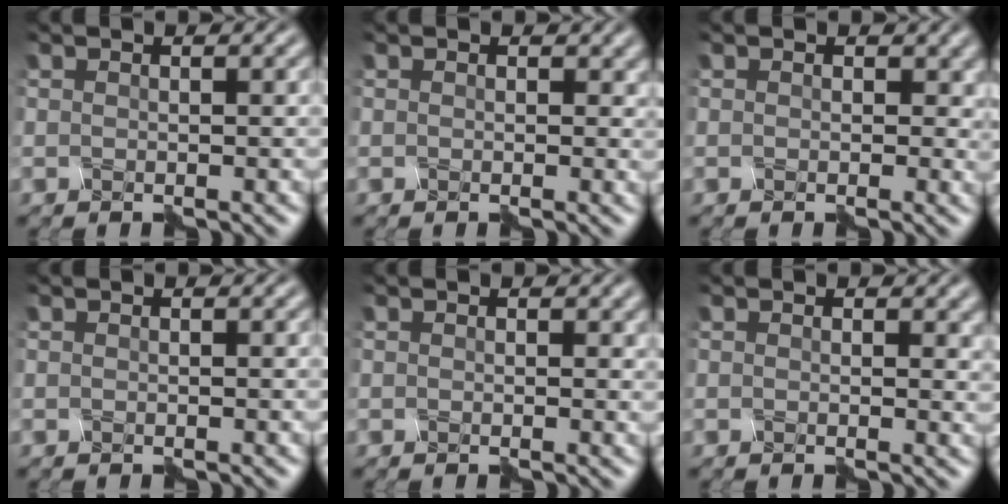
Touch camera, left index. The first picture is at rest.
{"total": 1.8, "force": [0.3, 1.5, 0.9], "torque": [-0.016, -0.001, 0.005]}
{"total": 2.7, "force": [0.3, 2.2, 1.4], "torque": [-0.025, -0.003, 0.002]}
{"total": 0.0}
{"total": 1.0, "force": [0.2, 0.8, 0.6], "torque": [-0.009, 0.003, 0.005]}
{"total": 2.0, "force": [0.6, 1.4, 1.3], "torque": [-0.018, 0.000, 0.011]}